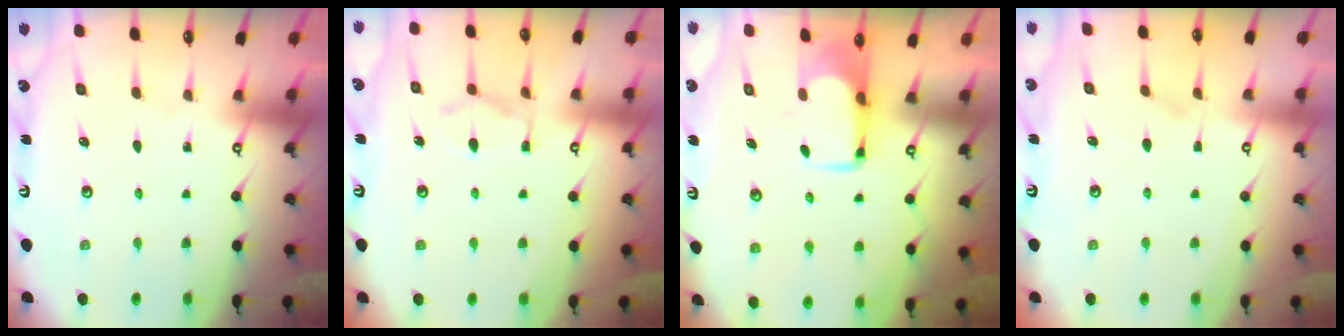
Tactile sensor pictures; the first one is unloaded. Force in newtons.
{"total": 8.3, "press": 8.2, "slide": 1.3}
{"total": 1.6, "press": 1.5, "slide": 0.4}
{"total": 3.3, "press": 3.1, "slide": 1.1}